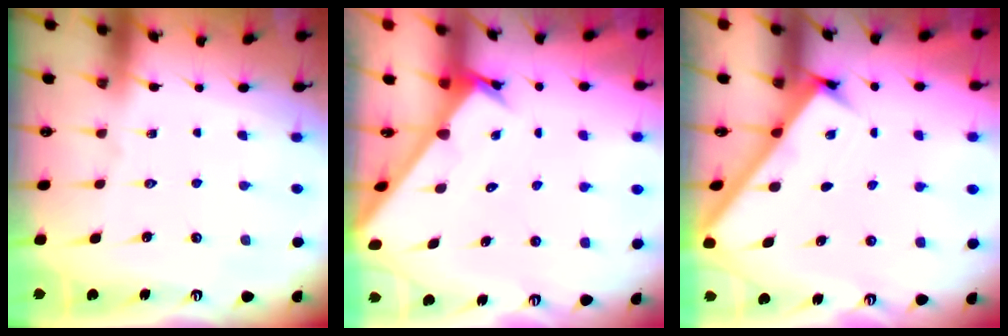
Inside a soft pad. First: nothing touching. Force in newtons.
{"total": 2.5, "press": 2.5, "slide": 0.2}
{"total": 2.9, "press": 2.9, "slide": 0.1}